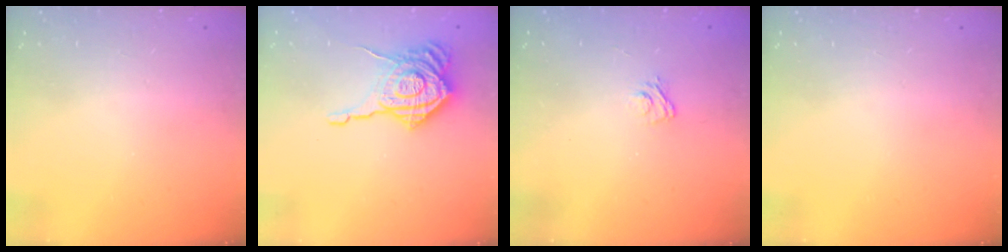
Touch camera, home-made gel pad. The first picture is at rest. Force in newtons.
{"total": 16.7, "press": 16.6, "slide": 1.2}
{"total": 2.9, "press": 2.6, "slide": 1.2}
{"total": 0.0}